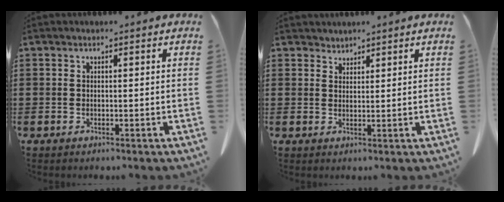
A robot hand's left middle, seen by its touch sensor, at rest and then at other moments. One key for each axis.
{"total": 1.7, "fx": 1.6, "fy": 0.4, "fz": -0.2, "tx": 0.000, "ty": 0.001, "tz": 0.033}